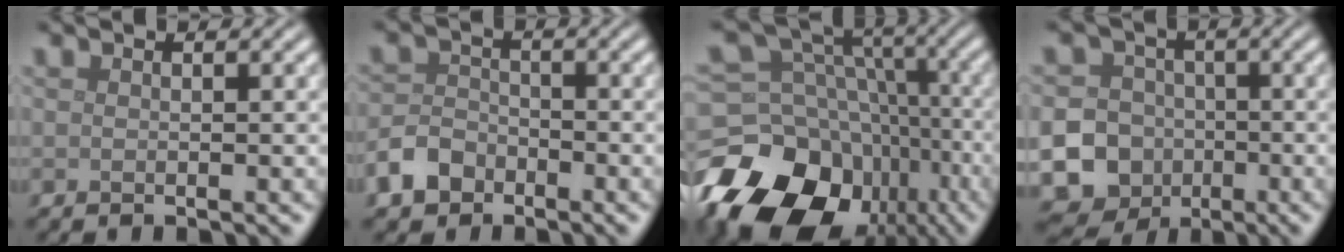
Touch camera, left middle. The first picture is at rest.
{"total": 3.4, "force": [-2.2, 2.3, 1.2], "torque": [-0.023, 0.002, -0.049]}
{"total": 17.6, "force": [-9.0, 13.0, 7.7], "torque": [-0.163, -0.021, -0.131]}
{"total": 21.1, "force": [-7.2, 19.4, 4.4], "torque": [-0.129, -0.051, -0.155]}